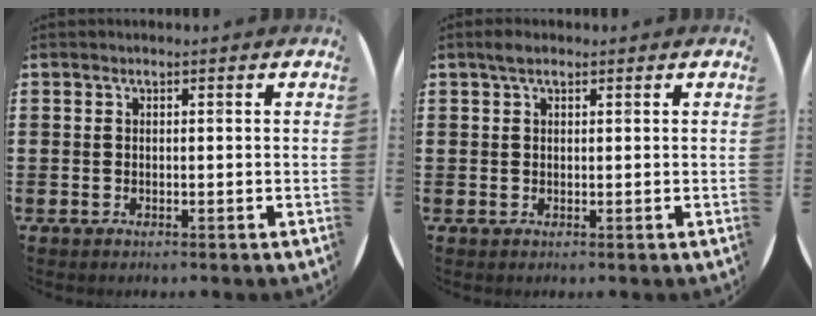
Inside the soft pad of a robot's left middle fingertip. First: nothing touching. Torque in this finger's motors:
{"motor_torque": [0.57, -0.64, 0.00, 0.00]}